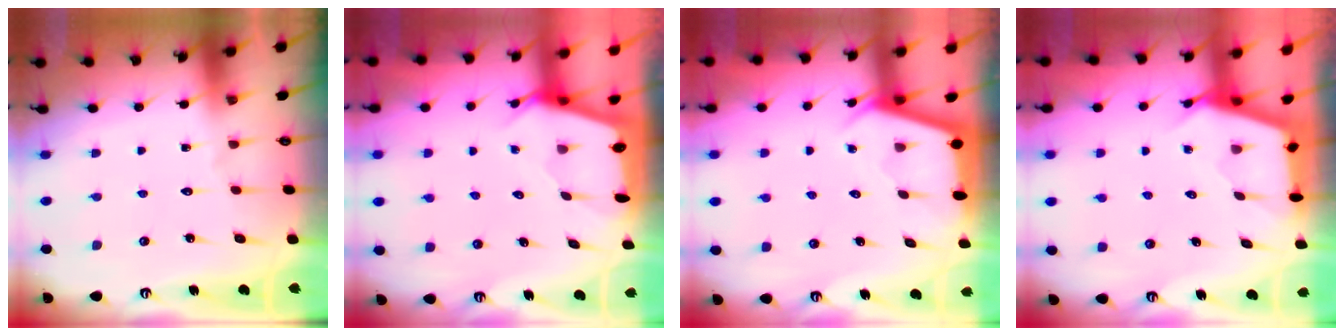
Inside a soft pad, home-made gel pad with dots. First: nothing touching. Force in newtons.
{"total": 2.5, "press": 2.4, "slide": 0.3}
{"total": 2.9, "press": 2.9, "slide": 0.3}
{"total": 2.7, "press": 2.7, "slide": 0.3}